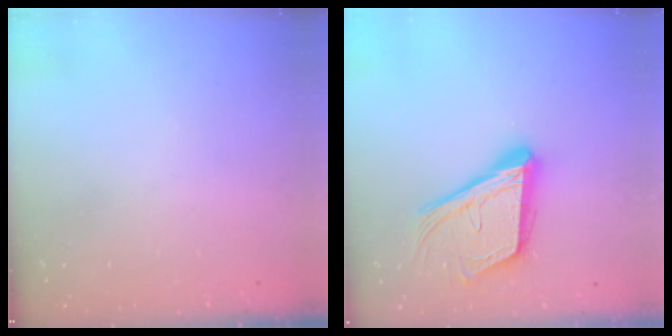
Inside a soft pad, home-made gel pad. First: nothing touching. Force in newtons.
{"total": 18.5, "press": 18.2, "slide": 3.5}